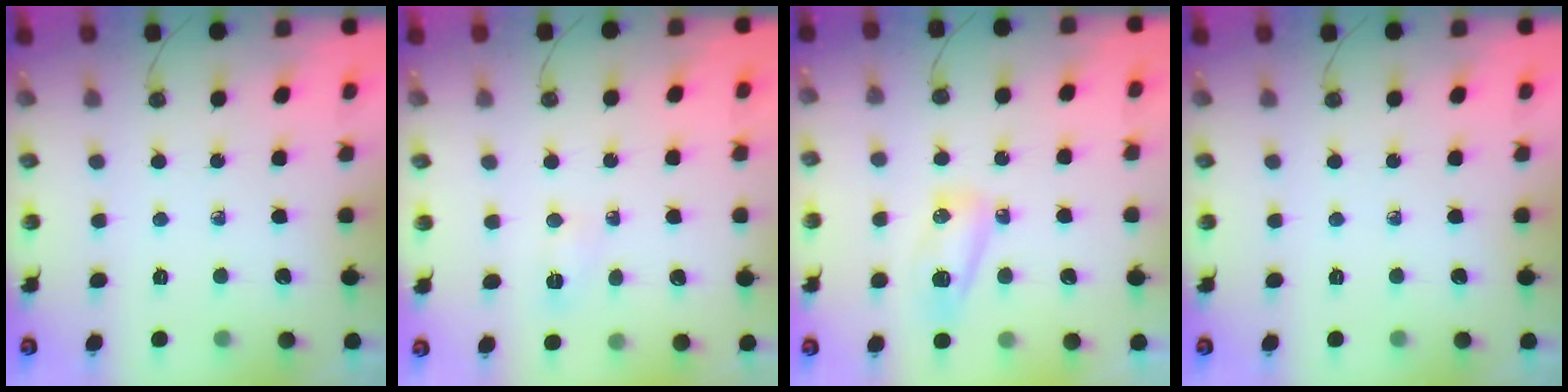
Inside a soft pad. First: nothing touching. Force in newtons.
{"total": 3.0, "press": 2.8, "slide": 1.1}
{"total": 9.4, "press": 7.9, "slide": 5.0}
{"total": 0.0}